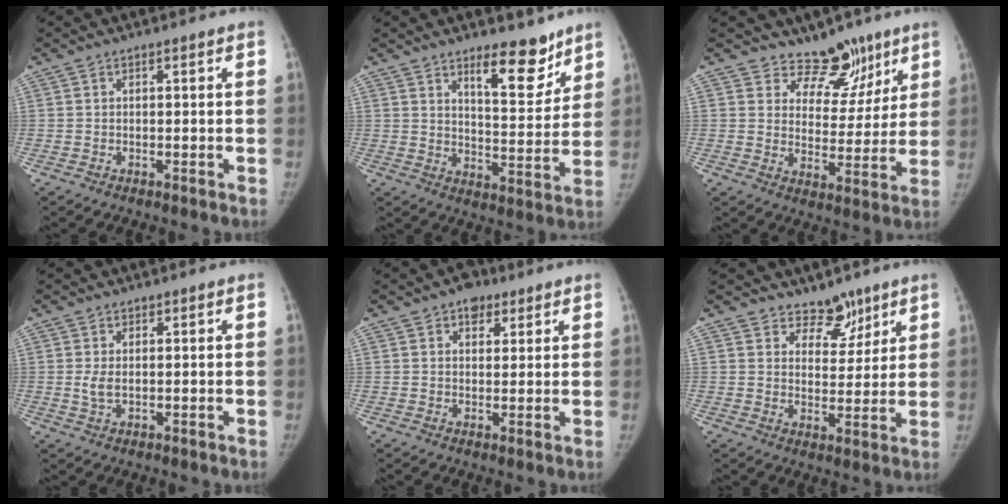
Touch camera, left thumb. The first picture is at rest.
{"total": 10.7, "force": [7.6, 3.8, 6.5], "torque": [-0.064, -0.061, 0.121]}
{"total": 10.3, "force": [7.8, 6.3, 2.4], "torque": [0.017, -0.050, 0.119]}
{"total": 2.4, "force": [0.3, 1.4, 1.9], "torque": [-0.039, -0.006, 0.009]}
{"total": 4.7, "force": [2.7, 3.3, 2.0], "torque": [0.001, -0.009, 0.036]}
{"total": 6.1, "force": [4.8, 3.7, 1.3], "torque": [0.021, -0.035, 0.077]}